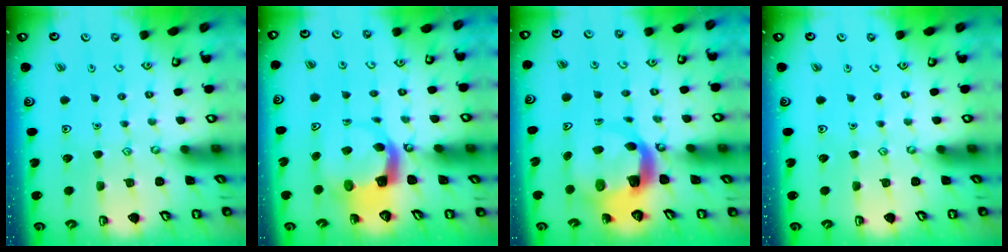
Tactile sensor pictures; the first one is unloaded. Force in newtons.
{"total": 5.1, "press": 5.0, "slide": 0.8}
{"total": 6.6, "press": 6.5, "slide": 0.8}
{"total": 0.0}